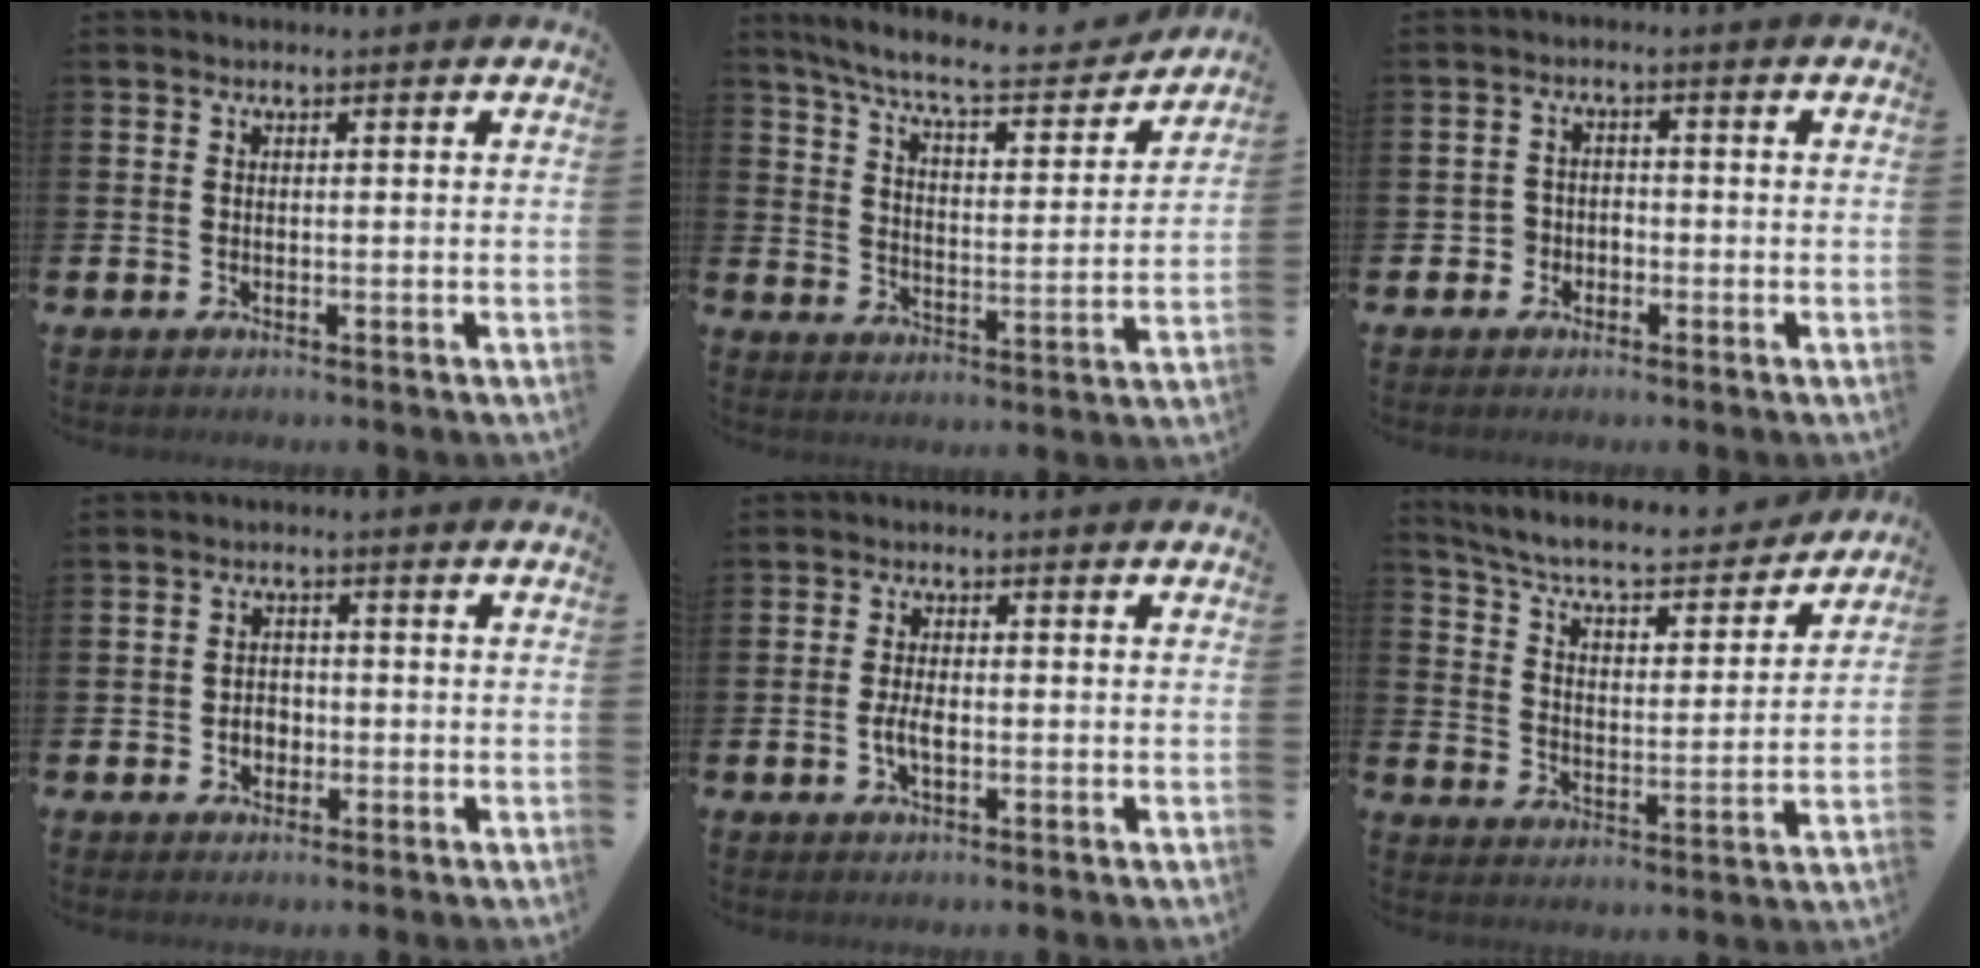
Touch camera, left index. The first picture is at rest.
{"total": 9.0, "force": [8.0, 1.5, 3.8], "torque": [-0.097, -0.052, 0.135]}
{"total": 2.5, "force": [-1.4, 2.0, 0.2], "torque": [-0.018, 0.009, -0.033]}
{"total": 2.3, "force": [-0.7, 1.9, 1.1], "torque": [-0.012, 0.001, -0.019]}
{"total": 2.6, "force": [-0.6, 1.1, 2.3], "torque": [-0.041, 0.001, -0.013]}
{"total": 7.2, "force": [6.5, 1.5, 2.7], "torque": [-0.081, -0.049, 0.106]}